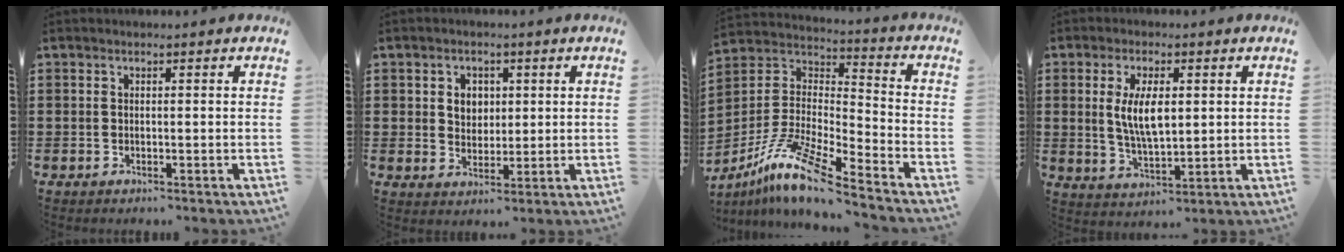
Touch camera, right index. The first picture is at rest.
{"total": 3.4, "force": [0.9, 3.0, 1.3], "torque": [-0.030, 0.007, 0.012]}
{"total": 11.8, "force": [-9.2, 1.1, 7.3], "torque": [-0.160, 0.006, -0.186]}
{"total": 7.0, "force": [1.0, 2.9, 6.3], "torque": [-0.123, 0.002, 0.012]}